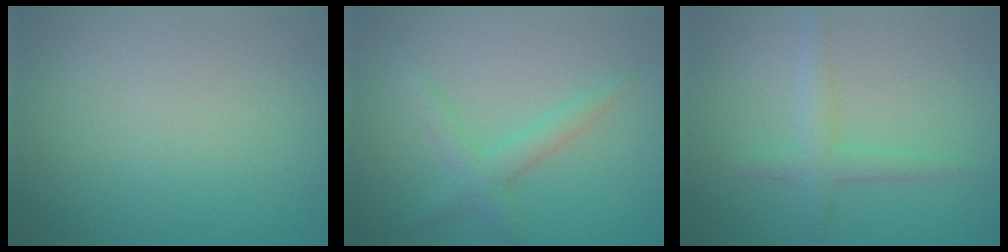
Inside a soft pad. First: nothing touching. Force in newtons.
{"total": 2.4, "press": 2.4, "slide": 0.2}
{"total": 2.2, "press": 2.2, "slide": 0.0}